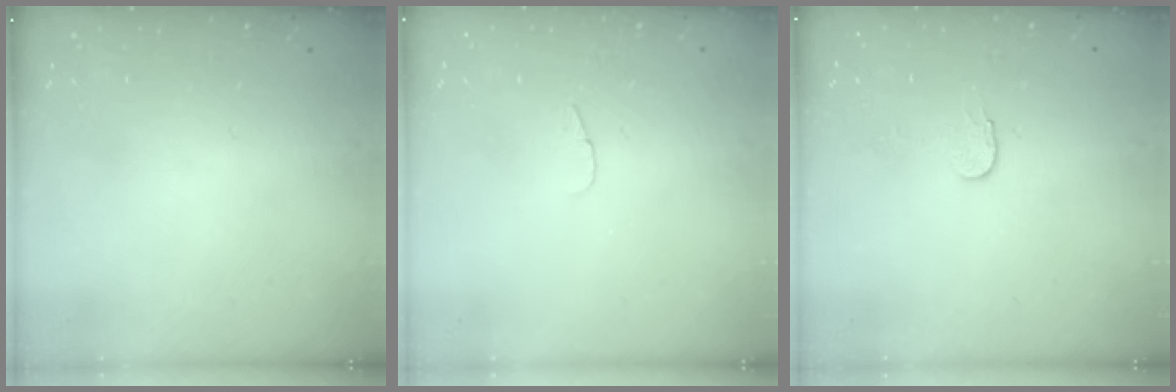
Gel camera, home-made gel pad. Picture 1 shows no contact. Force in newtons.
{"total": 3.8, "press": 3.8, "slide": 0.4}
{"total": 2.9, "press": 2.9, "slide": 0.3}